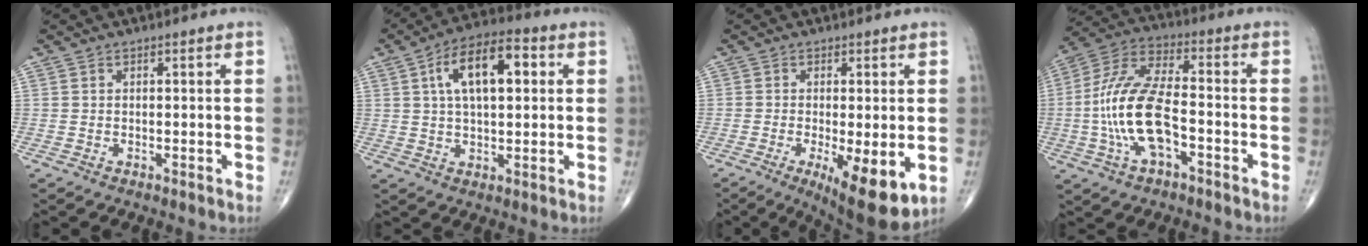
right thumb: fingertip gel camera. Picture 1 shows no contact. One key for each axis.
{"total": 12.7, "fx": 3.2, "fy": 5.9, "fz": 10.8, "tx": -0.172, "ty": 0.017, "tz": 0.047}
{"total": 11.4, "fx": -3.2, "fy": 3.5, "fz": 10.4, "tx": -0.155, "ty": -0.024, "tz": -0.040}
{"total": 15.3, "fx": -3.5, "fy": 6.6, "fz": 13.4, "tx": -0.280, "ty": 0.038, "tz": -0.068}